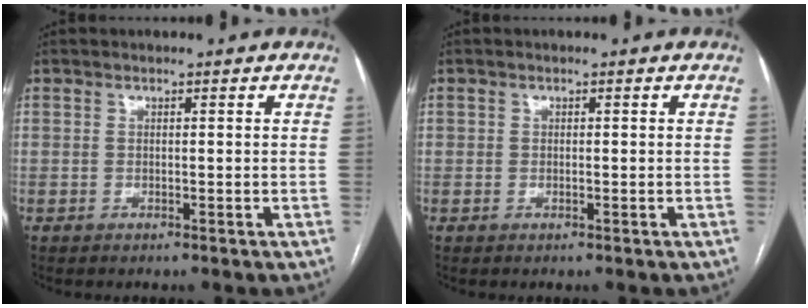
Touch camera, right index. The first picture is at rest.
{"total": 3.9, "force": [-0.7, 2.9, 2.5], "torque": [-0.025, 0.003, -0.003]}